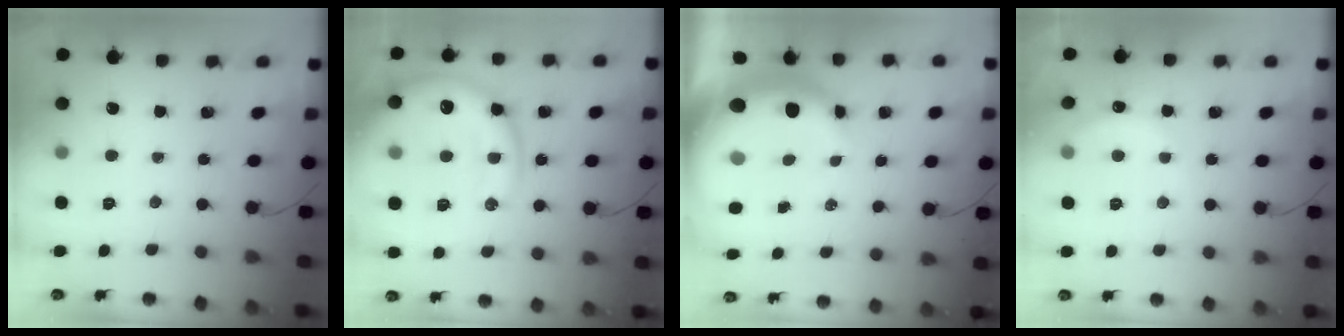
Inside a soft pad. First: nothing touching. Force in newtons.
{"total": 18.3, "press": 18.1, "slide": 2.7}
{"total": 10.3, "press": 10.1, "slide": 2.1}
{"total": 5.4, "press": 5.4, "slide": 0.9}